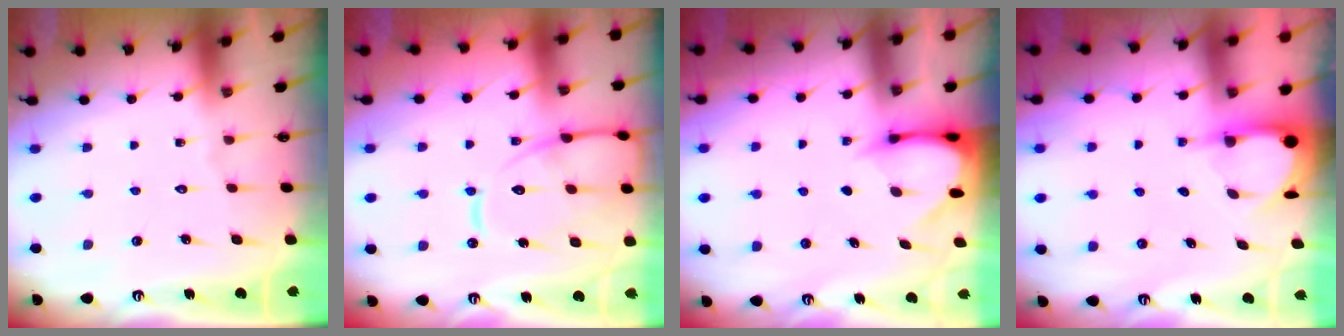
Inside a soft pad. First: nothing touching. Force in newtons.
{"total": 13.8, "press": 13.7, "slide": 1.3}
{"total": 3.3, "press": 3.3, "slide": 0.3}
{"total": 3.9, "press": 3.9, "slide": 0.3}